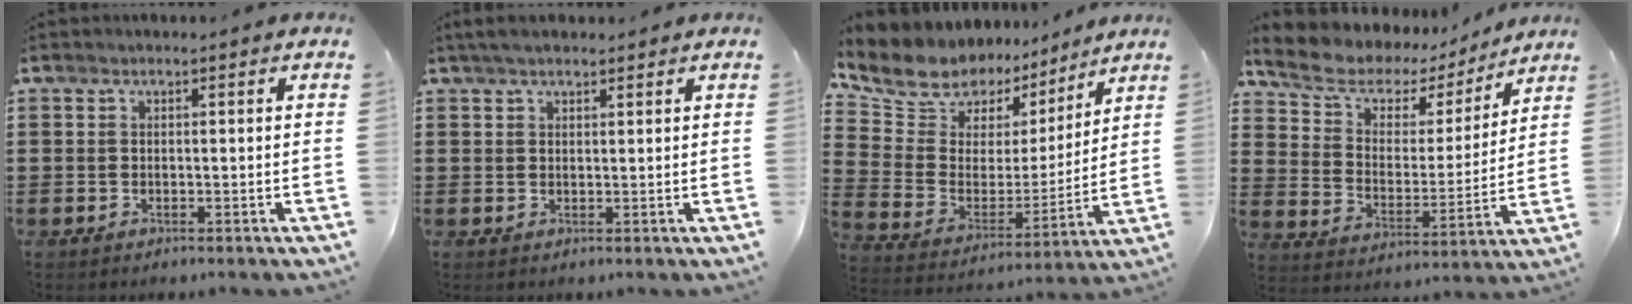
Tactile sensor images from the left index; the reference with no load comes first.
{"total": 2.1, "force": [1.7, 0.7, 1.1], "torque": [-0.025, 0.005, 0.032]}
{"total": 9.1, "force": [7.8, 4.7, 0.7], "torque": [-0.073, -0.062, 0.143]}
{"total": 6.3, "force": [4.8, 3.8, 1.5], "torque": [-0.067, -0.027, 0.081]}